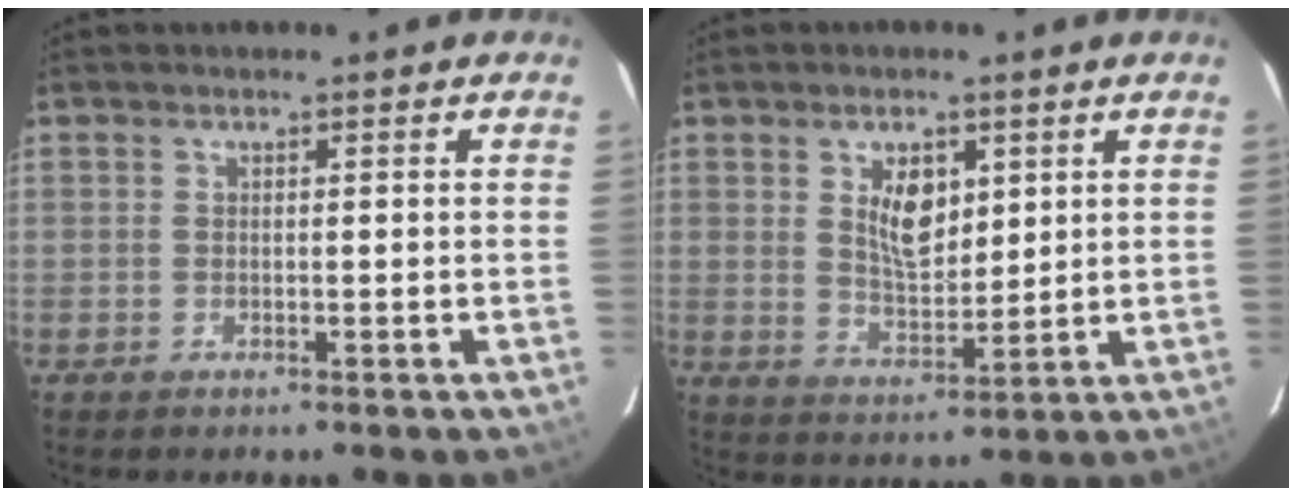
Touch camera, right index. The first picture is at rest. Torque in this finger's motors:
{"motor_torque": [0.77, 0.32, 0.17, 0.10]}